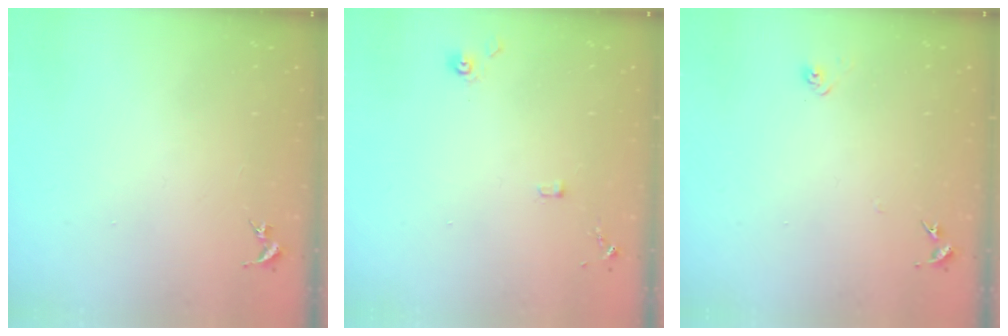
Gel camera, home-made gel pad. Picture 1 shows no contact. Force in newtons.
{"total": 6.5, "press": 6.4, "slide": 0.6}
{"total": 5.0, "press": 5.0, "slide": 0.7}